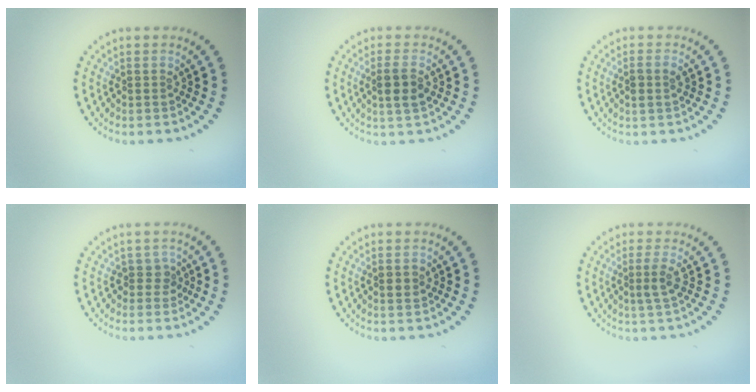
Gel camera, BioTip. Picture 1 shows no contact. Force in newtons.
{"total": 2.3, "press": 2.2, "slide": 0.8}
{"total": 1.3, "press": 1.3, "slide": 0.3}
{"total": 1.3, "press": 1.1, "slide": 0.7}
{"total": 1.2, "press": 1.2, "slide": 0.2}
{"total": 1.7, "press": 1.3, "slide": 1.1}